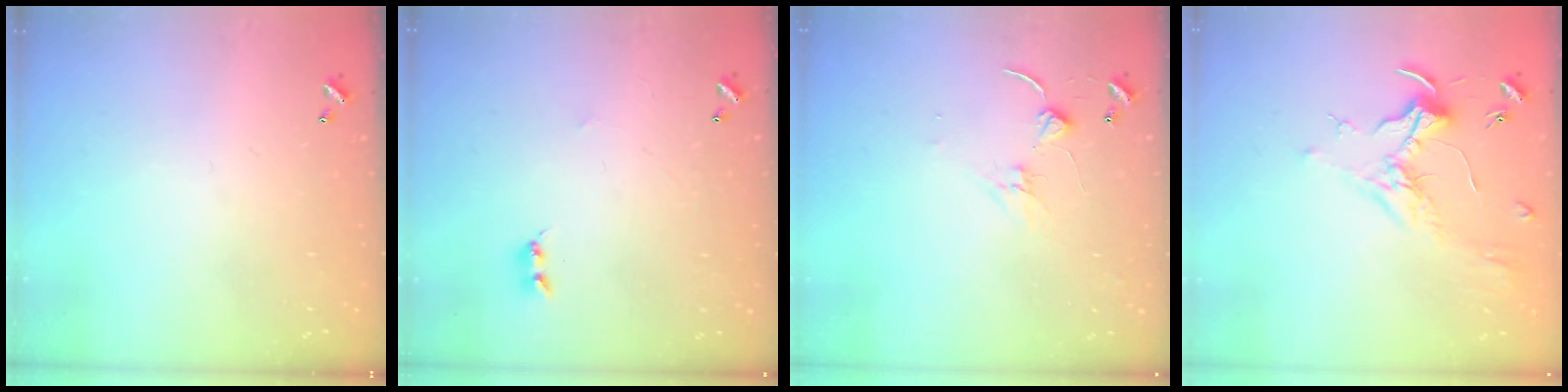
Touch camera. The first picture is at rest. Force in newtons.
{"total": 1.6, "press": 1.6, "slide": 0.4}
{"total": 0.6, "press": 0.5, "slide": 0.3}
{"total": 1.8, "press": 1.6, "slide": 0.8}